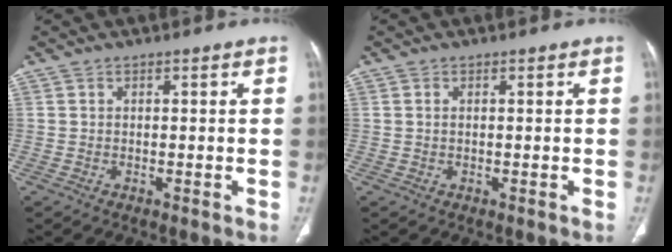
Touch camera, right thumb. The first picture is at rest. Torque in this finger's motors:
{"motor_torque": [-0.29, 0.03, -0.08, 0.54, 0.12]}